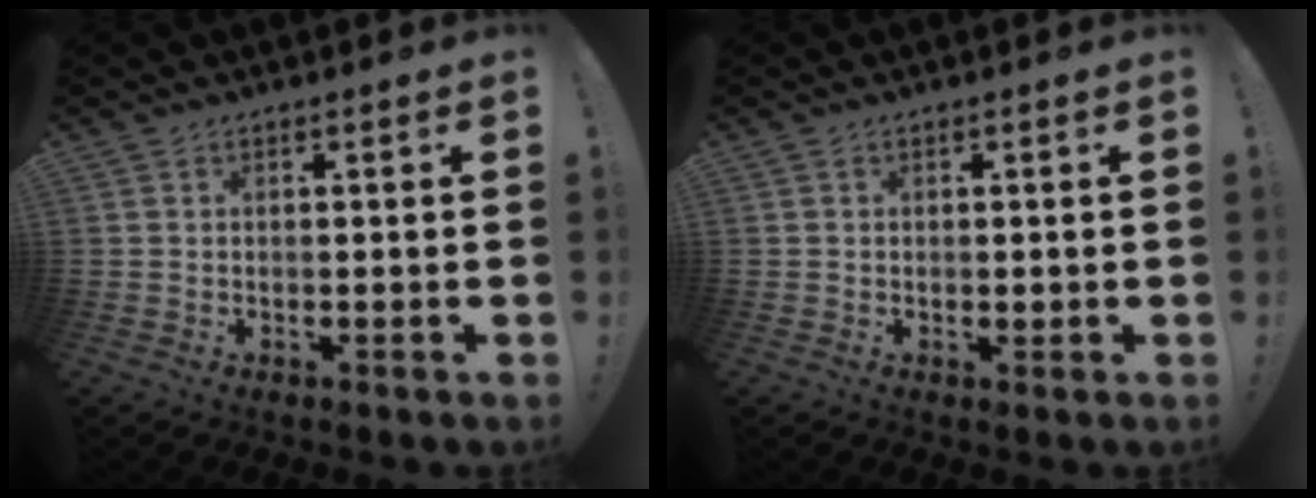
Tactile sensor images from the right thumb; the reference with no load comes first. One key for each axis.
{"total": 0.6, "fx": 0.1, "fy": 0.4, "fz": 0.4, "tx": 0.002, "ty": -0.001, "tz": 0.000}